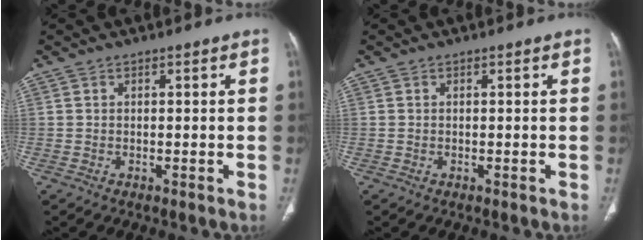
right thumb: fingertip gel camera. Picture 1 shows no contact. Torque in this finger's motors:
{"motor_torque": [0.64, -0.10, -0.24, -0.24, 0.01]}